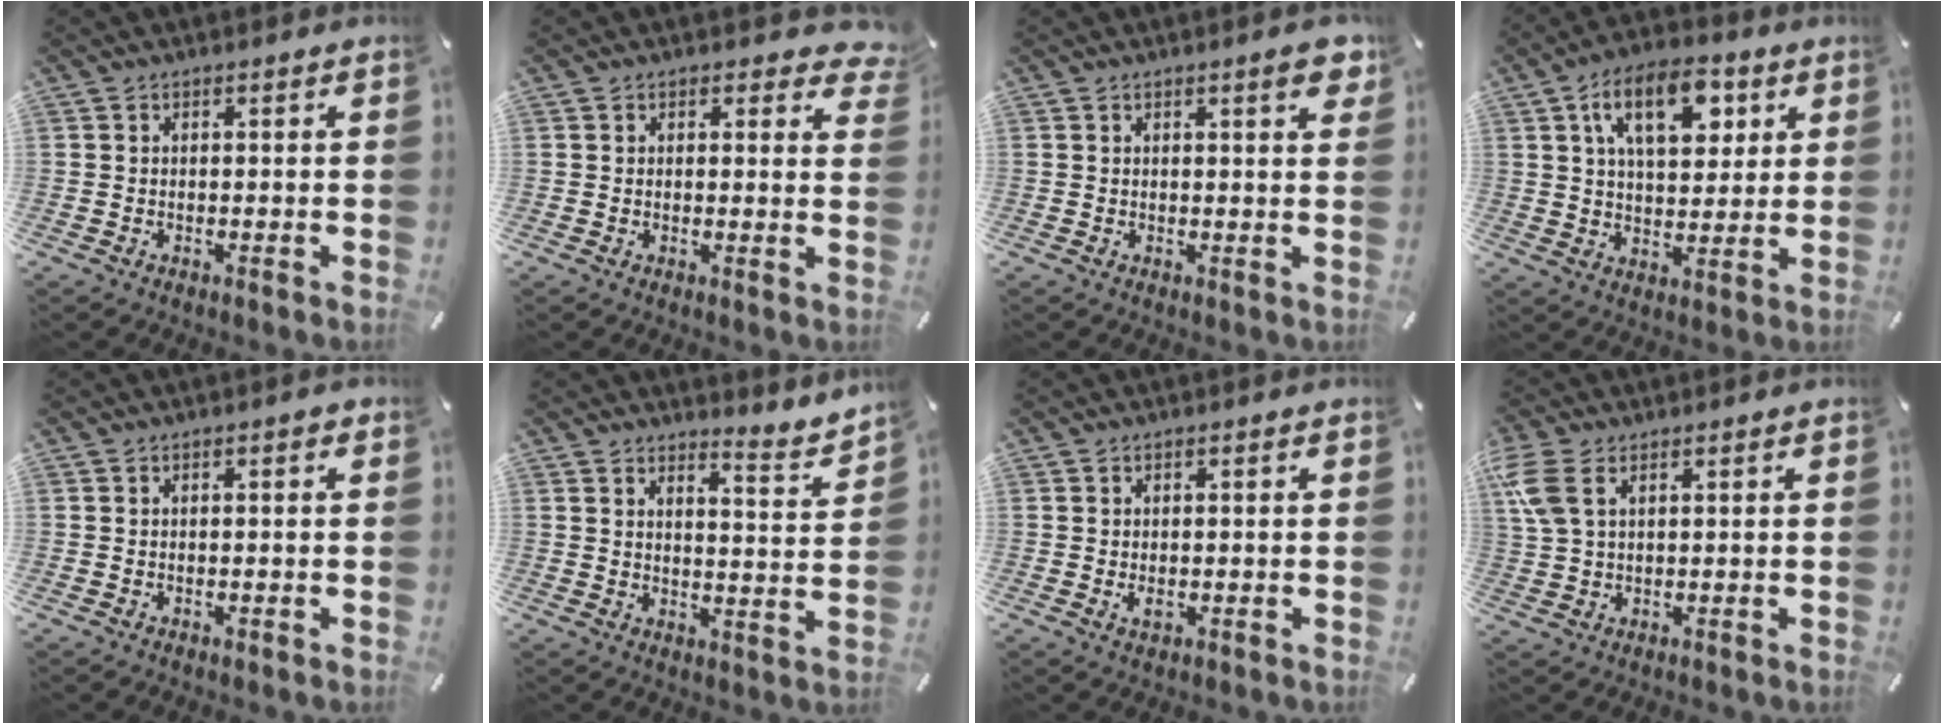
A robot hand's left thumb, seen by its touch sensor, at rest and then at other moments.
{"total": 3.3, "force": [1.9, 1.8, 2.1], "torque": [-0.021, -0.004, 0.029]}
{"total": 4.0, "force": [2.0, 0.9, 3.4], "torque": [-0.045, -0.007, 0.029]}
{"total": 14.2, "force": [6.3, 7.7, 10.1], "torque": [-0.155, -0.008, 0.106]}
{"total": 0.7, "force": [0.1, 0.4, 0.6], "torque": [-0.010, 0.004, 0.000]}
{"total": 5.3, "force": [5.0, 1.3, 1.4], "torque": [-0.017, -0.050, 0.082]}
{"total": 1.7, "force": [-0.1, 0.9, 1.4], "torque": [-0.035, -0.002, -0.005]}
{"total": 6.8, "force": [2.8, 3.8, 4.9], "torque": [-0.121, -0.004, 0.052]}